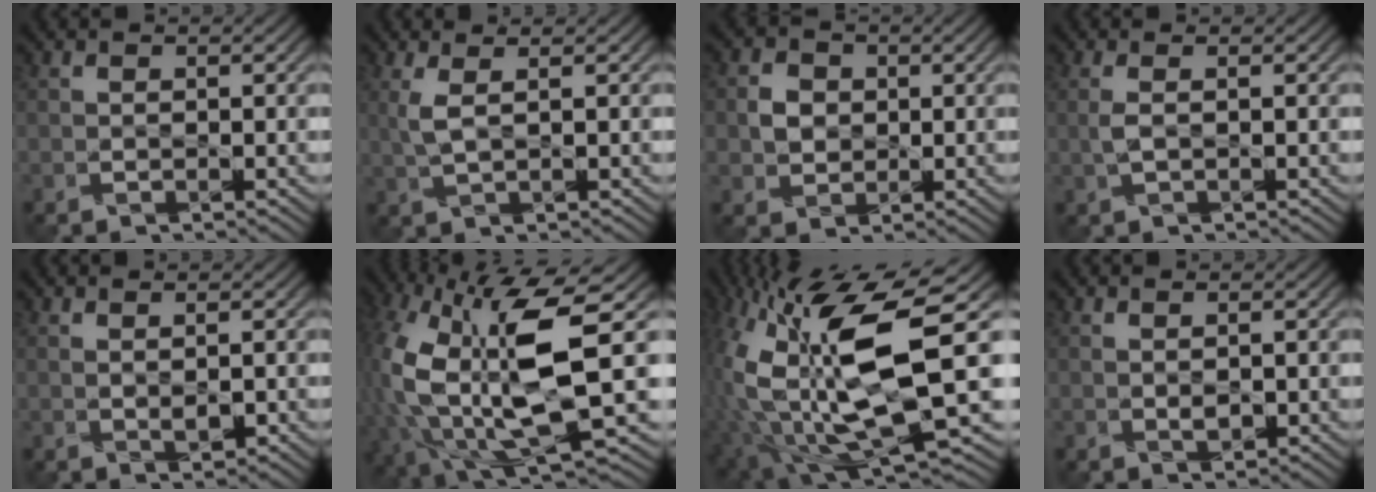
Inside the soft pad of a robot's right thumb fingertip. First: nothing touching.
{"total": 2.5, "force": [1.2, 0.4, 2.2], "torque": [-0.062, 0.006, 0.024]}
{"total": 3.0, "force": [0.3, 2.8, 1.2], "torque": [-0.029, 0.004, -0.002]}
{"total": 1.3, "force": [0.1, 0.2, 1.3], "torque": [-0.040, 0.006, 0.002]}
{"total": 1.4, "force": [0.5, 0.3, 1.2], "torque": [-0.032, 0.001, 0.015]}
{"total": 14.7, "force": [1.1, 6.1, 13.3], "torque": [-0.308, -0.029, 0.030]}
{"total": 16.0, "force": [1.8, 6.5, 14.5], "torque": [-0.319, -0.009, 0.040]}
{"total": 1.0, "force": [0.3, 0.3, 0.9], "torque": [-0.023, 0.000, 0.010]}